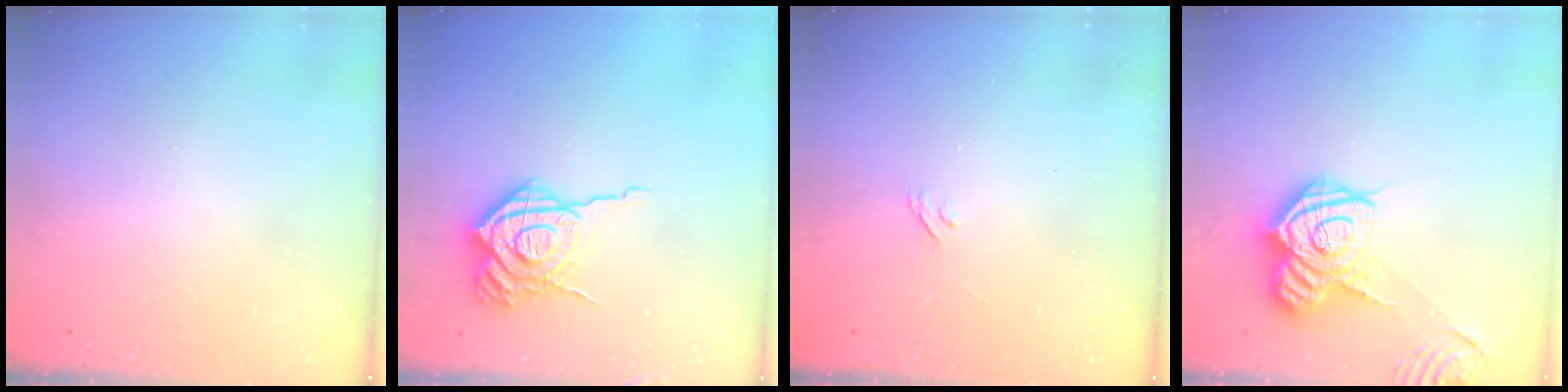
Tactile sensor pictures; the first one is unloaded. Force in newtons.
{"total": 15.9, "press": 15.9, "slide": 1.5}
{"total": 2.2, "press": 1.9, "slide": 1.1}
{"total": 17.5, "press": 17.5, "slide": 1.3}